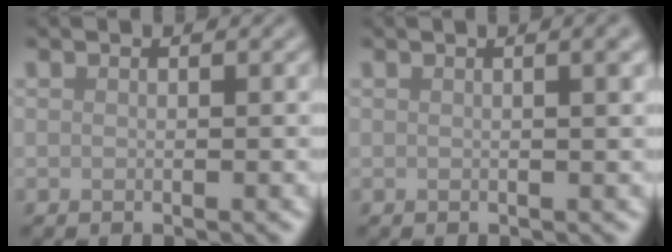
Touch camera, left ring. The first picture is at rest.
{"total": 3.0, "force": [0.7, 1.1, 2.7], "torque": [-0.018, 0.009, 0.002]}